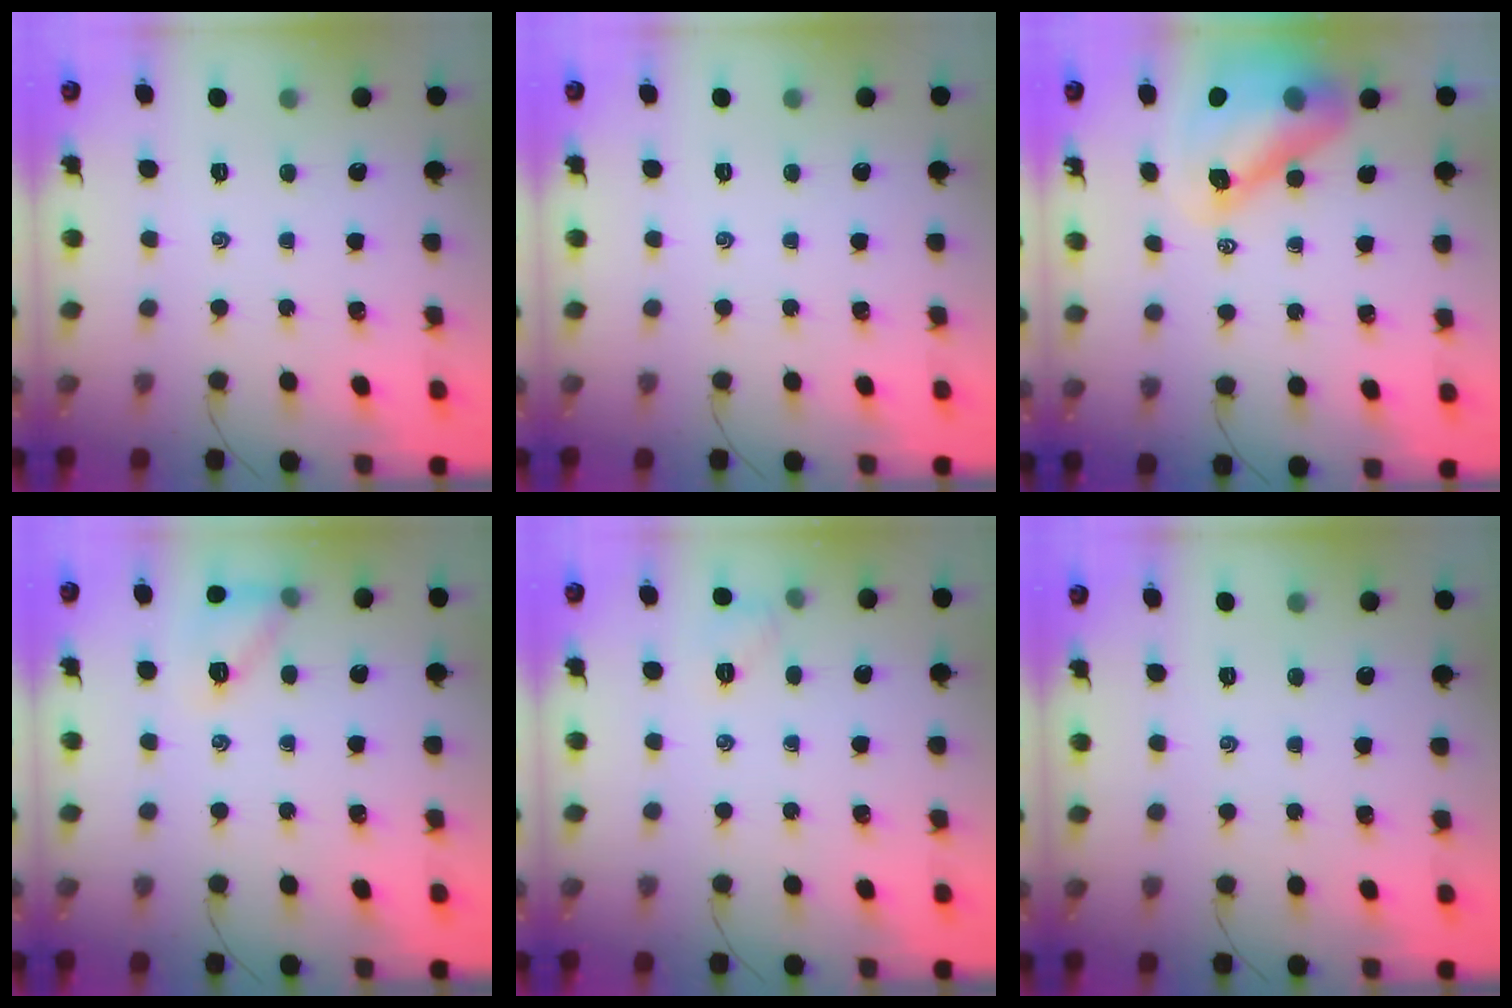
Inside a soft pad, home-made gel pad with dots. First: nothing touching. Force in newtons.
{"total": 0.0}
{"total": 13.8, "press": 13.2, "slide": 4.1}
{"total": 10.3, "press": 10.2, "slide": 0.9}
{"total": 6.0, "press": 5.8, "slide": 1.6}
{"total": 0.0}